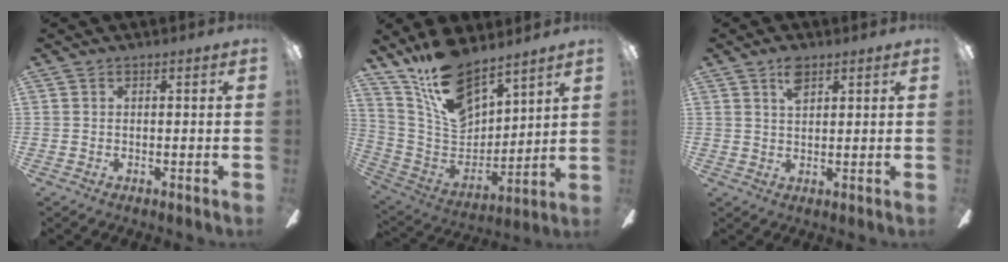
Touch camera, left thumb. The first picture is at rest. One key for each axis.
{"total": 16.8, "fx": 13.0, "fy": 7.3, "fz": 7.9, "tx": -0.167, "ty": -0.075, "tz": 0.242}
{"total": 4.4, "fx": 2.6, "fy": 2.2, "fz": 2.8, "tx": -0.054, "ty": 0.000, "tz": 0.046}